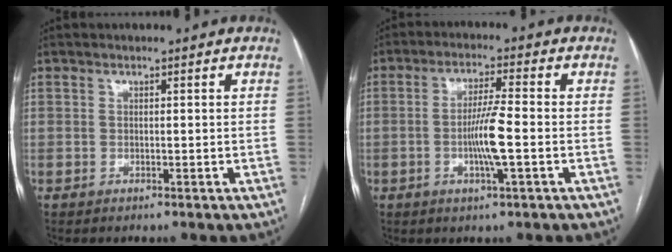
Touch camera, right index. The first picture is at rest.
{"total": 6.5, "force": [-1.4, 0.0, 6.4], "torque": [-0.122, -0.004, -0.027]}